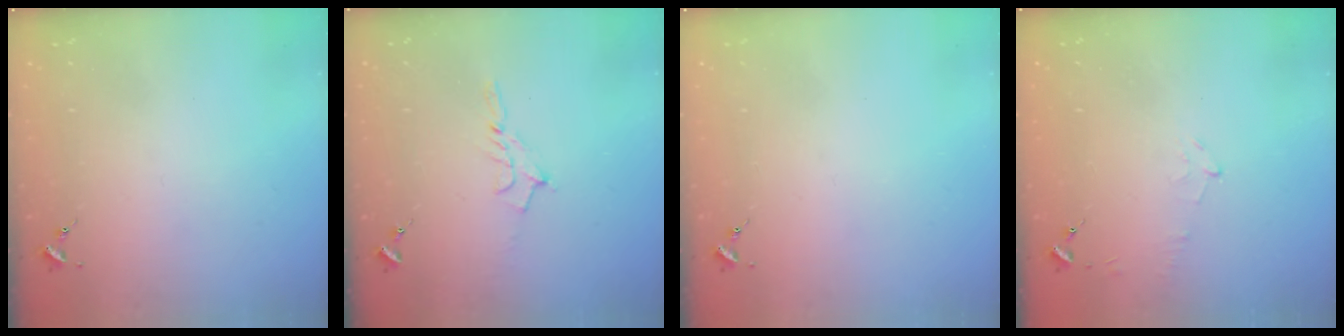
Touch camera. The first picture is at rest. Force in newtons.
{"total": 6.4, "press": 6.4, "slide": 0.7}
{"total": 0.0}
{"total": 4.7, "press": 4.5, "slide": 1.5}